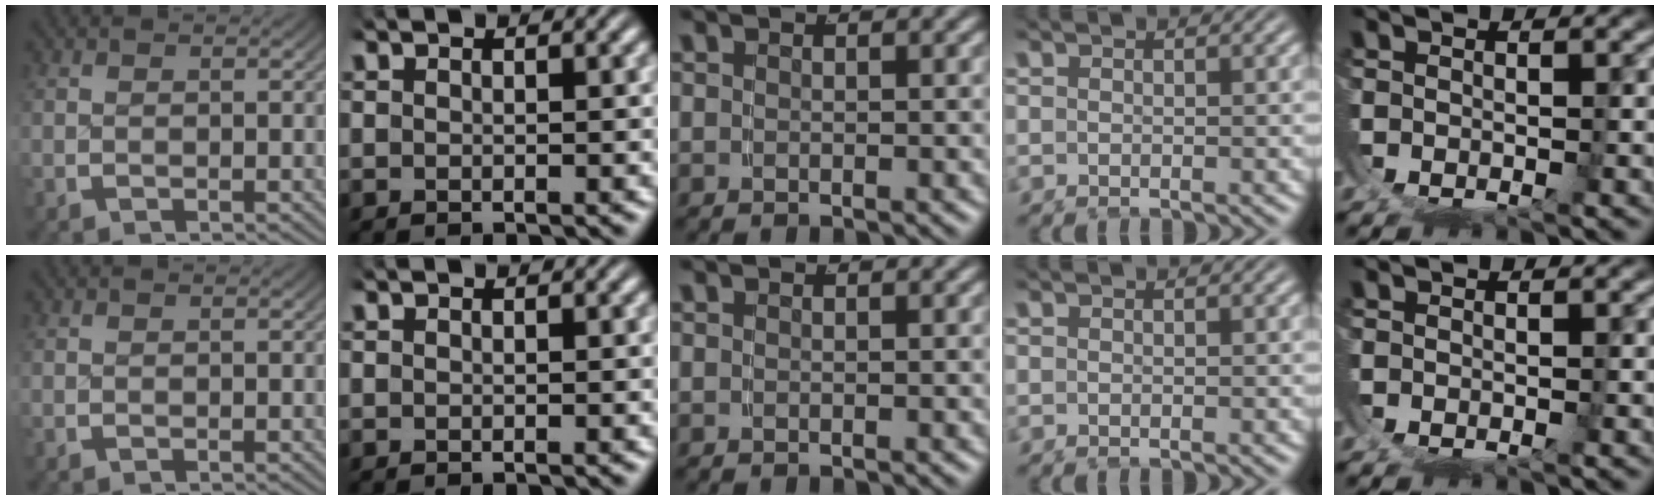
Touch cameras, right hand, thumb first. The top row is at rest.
{}